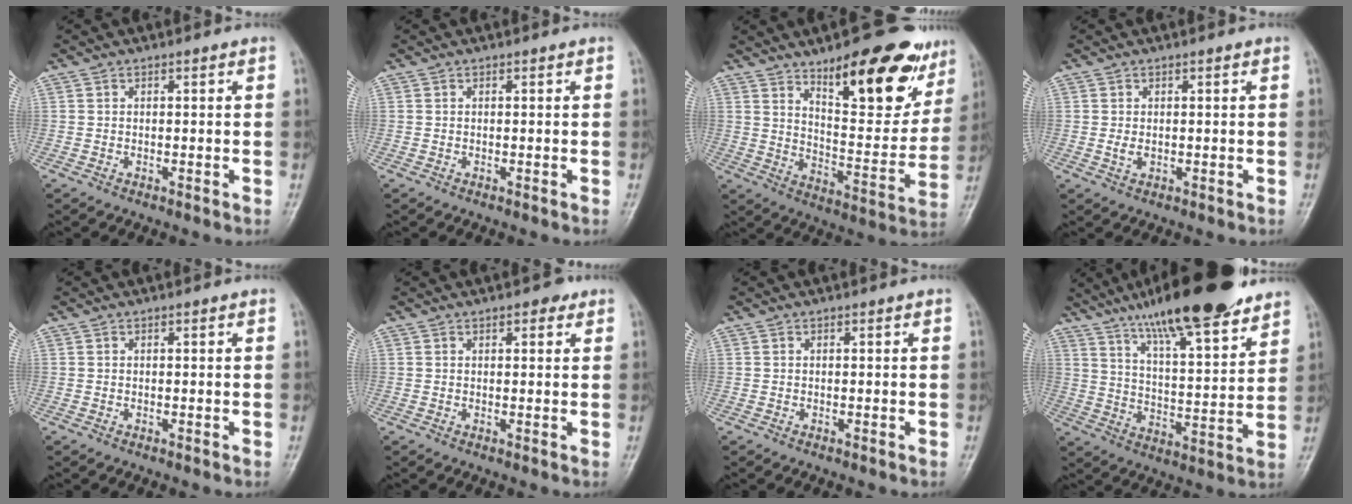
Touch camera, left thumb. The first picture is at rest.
{"total": 0.0}
{"total": 21.1, "force": [12.8, 7.7, 14.9], "torque": [-0.155, -0.070, 0.194]}
{"total": 1.8, "force": [0.2, 1.1, 1.5], "torque": [-0.023, -0.002, 0.004]}
{"total": 0.0}
{"total": 2.4, "force": [1.4, 1.2, 1.5], "torque": [-0.012, -0.003, 0.016]}
{"total": 0.0}
{"total": 21.1, "force": [15.2, 4.5, 13.8], "torque": [-0.199, -0.059, 0.248]}